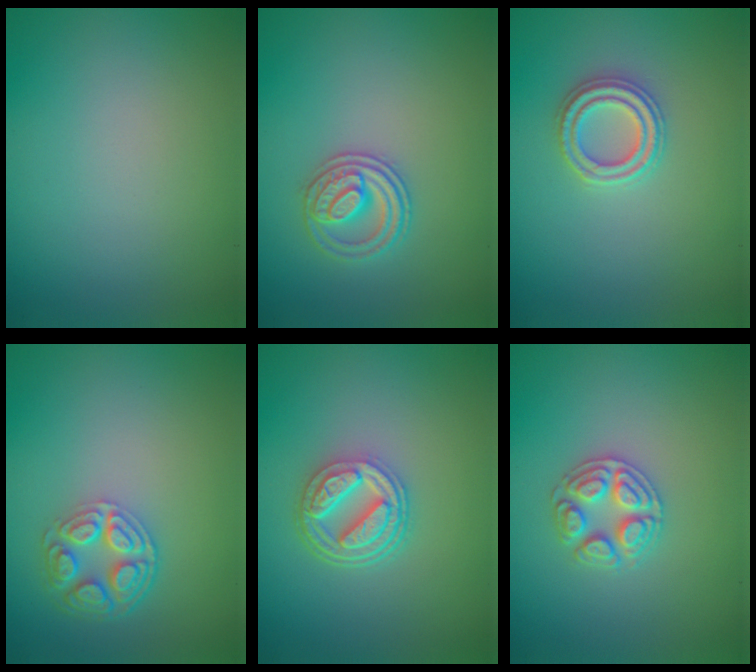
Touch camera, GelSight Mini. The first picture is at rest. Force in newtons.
{"total": 2.6, "press": 2.6, "slide": 0.5}
{"total": 2.6, "press": 2.6, "slide": 0.4}
{"total": 4.6, "press": 3.5, "slide": 2.9}
{"total": 4.8, "press": 3.6, "slide": 3.2}
{"total": 2.9, "press": 2.8, "slide": 0.4}